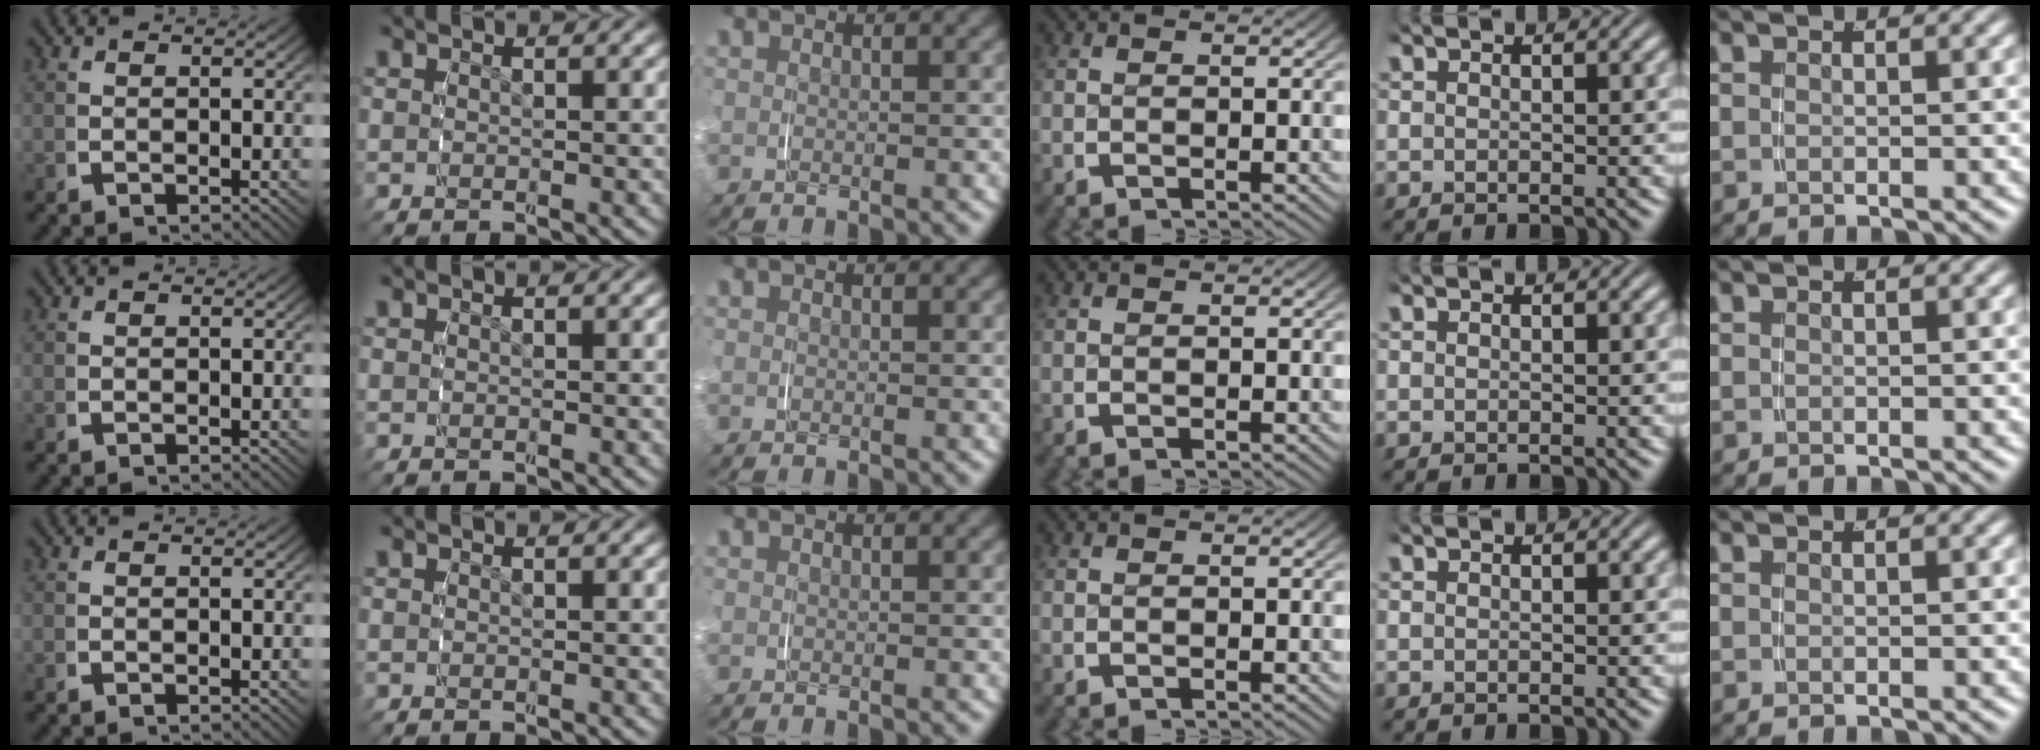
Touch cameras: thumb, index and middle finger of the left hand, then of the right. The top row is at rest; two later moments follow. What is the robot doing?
{"motion": "grasp_and_lifting", "object": "jar lid"}